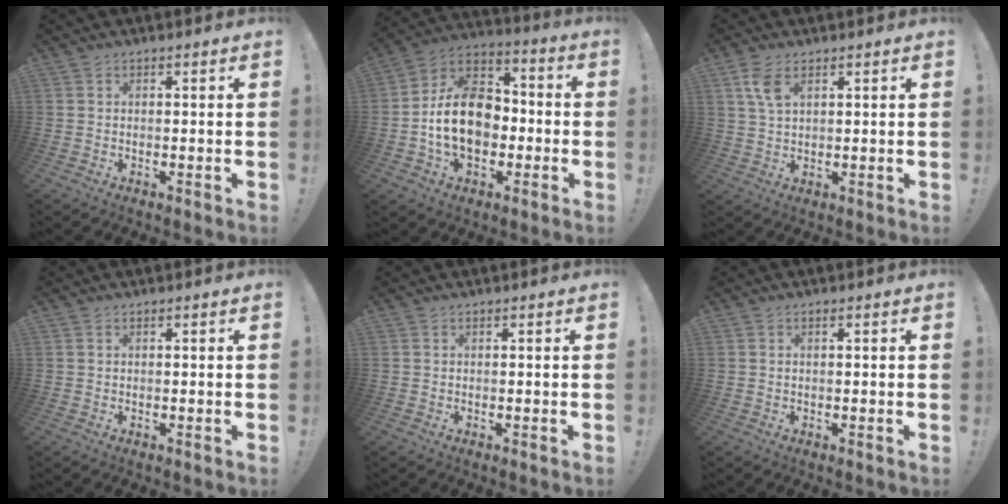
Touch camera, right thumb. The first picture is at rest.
{"total": 18.5, "force": [-2.1, 13.6, 12.3], "torque": [-0.200, 0.023, -0.025]}
{"total": 6.0, "force": [2.9, 2.9, 4.4], "torque": [-0.092, -0.007, 0.054]}
{"total": 0.0}
{"total": 0.0}
{"total": 0.5, "force": [0.2, -0.1, 0.5], "torque": [-0.011, -0.001, 0.004]}